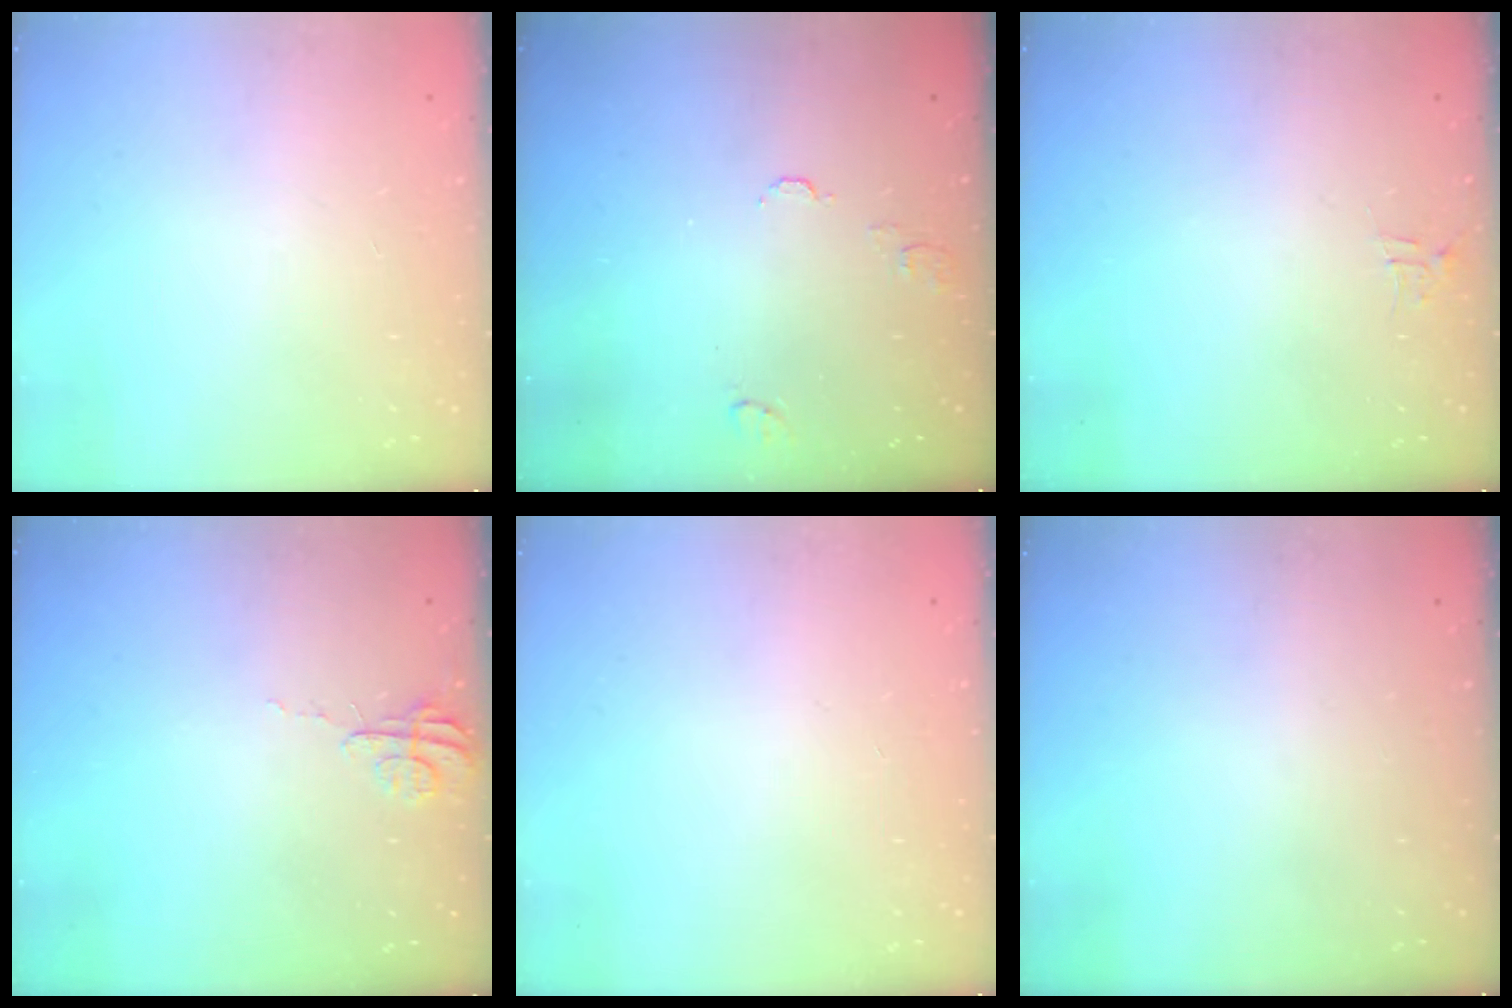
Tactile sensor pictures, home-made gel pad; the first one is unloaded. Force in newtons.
{"total": 5.1, "press": 5.1, "slide": 0.5}
{"total": 4.0, "press": 4.0, "slide": 0.2}
{"total": 3.8, "press": 3.8, "slide": 0.3}
{"total": 0.0}
{"total": 0.0}